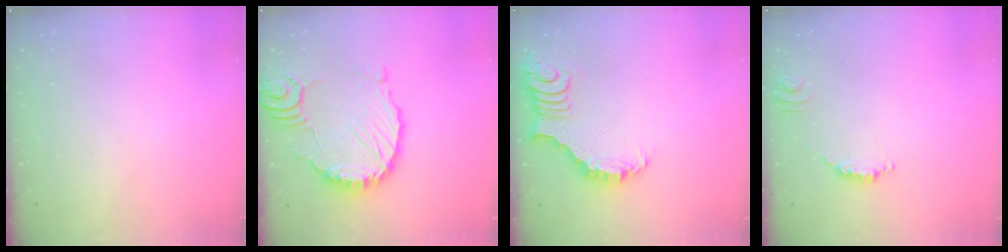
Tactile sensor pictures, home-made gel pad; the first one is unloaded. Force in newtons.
{"total": 13.4, "press": 13.3, "slide": 1.6}
{"total": 3.5, "press": 3.5, "slide": 0.6}
{"total": 4.7, "press": 4.7, "slide": 0.3}